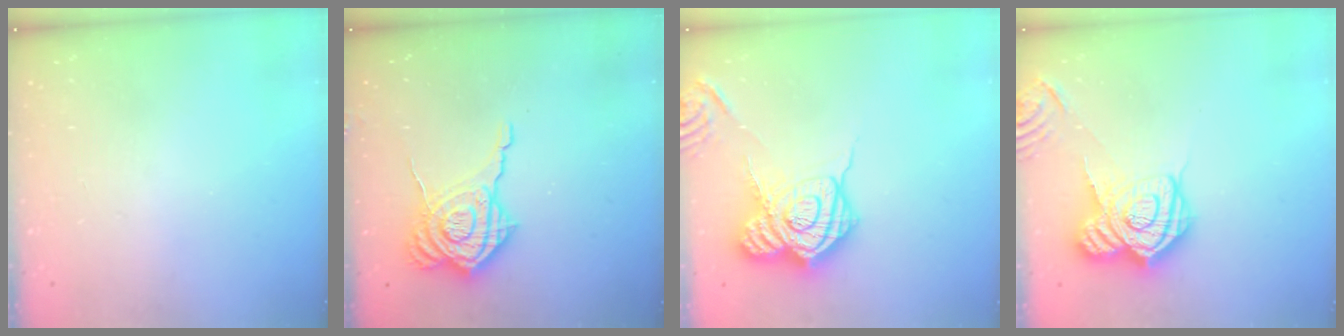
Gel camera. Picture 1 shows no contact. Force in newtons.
{"total": 13.1, "press": 13.1, "slide": 0.9}
{"total": 18.9, "press": 18.9, "slide": 1.5}
{"total": 17.5, "press": 17.5, "slide": 1.3}